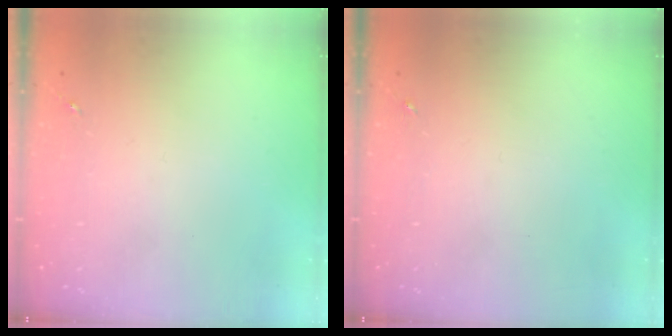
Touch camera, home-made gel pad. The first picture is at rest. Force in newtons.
{"total": 0.0}